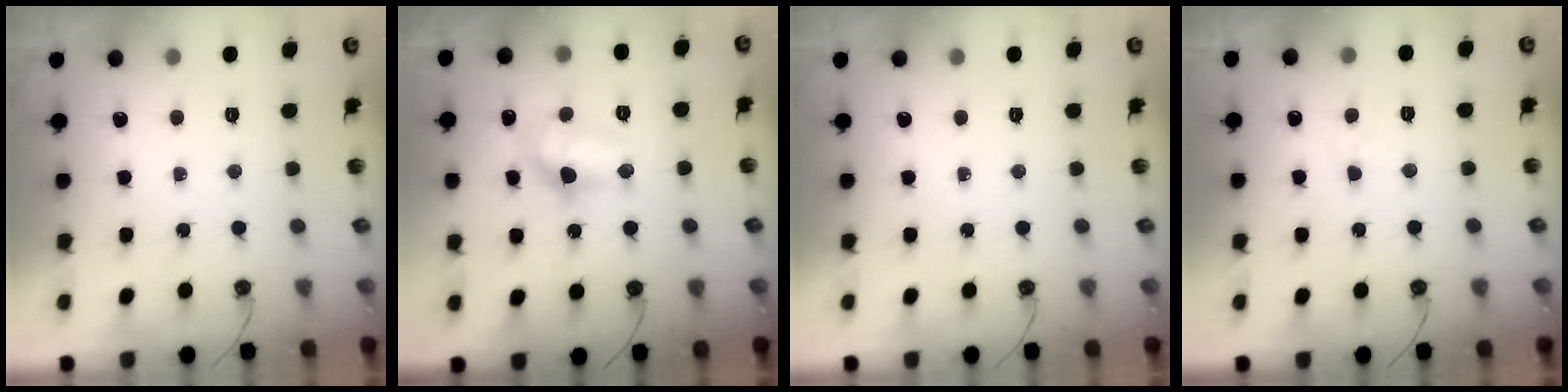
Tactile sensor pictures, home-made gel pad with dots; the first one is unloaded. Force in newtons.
{"total": 11.8, "press": 11.7, "slide": 1.1}
{"total": 0.0}
{"total": 4.6, "press": 3.7, "slide": 2.6}